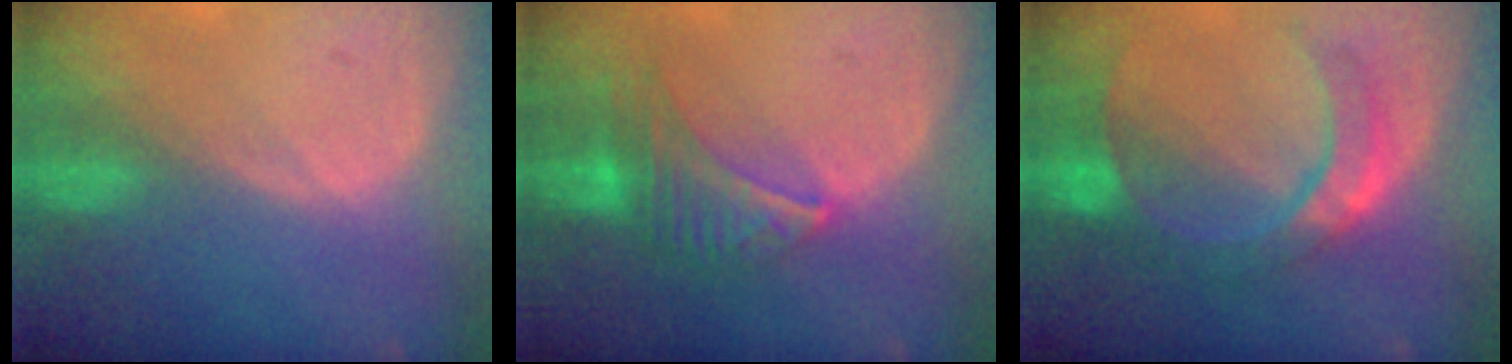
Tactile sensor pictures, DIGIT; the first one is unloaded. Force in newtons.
{"total": 6.8, "press": 6.6, "slide": 1.4}
{"total": 7.9, "press": 7.9, "slide": 0.3}